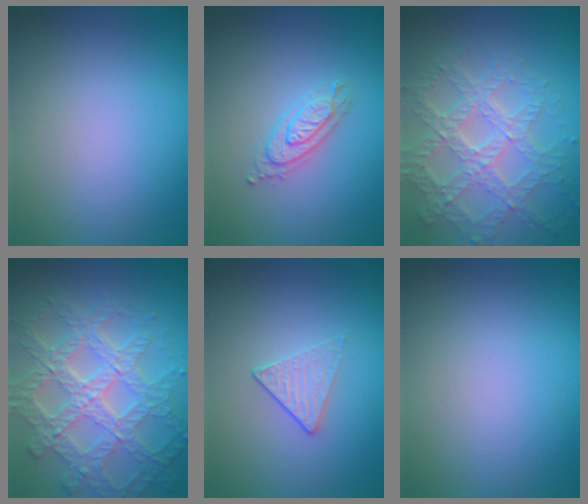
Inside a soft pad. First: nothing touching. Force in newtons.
{"total": 2.4, "press": 2.2, "slide": 0.9}
{"total": 6.6, "press": 4.7, "slide": 4.6}
{"total": 6.9, "press": 6.0, "slide": 3.4}
{"total": 1.4, "press": 1.1, "slide": 0.9}
{"total": 0.0}